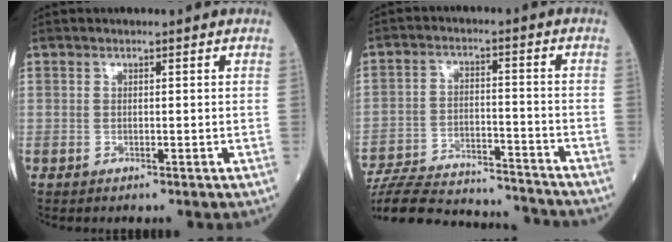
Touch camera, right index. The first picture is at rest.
{"total": 20.3, "force": [-19.3, 2.8, 5.6], "torque": [-0.131, -0.008, -0.286]}